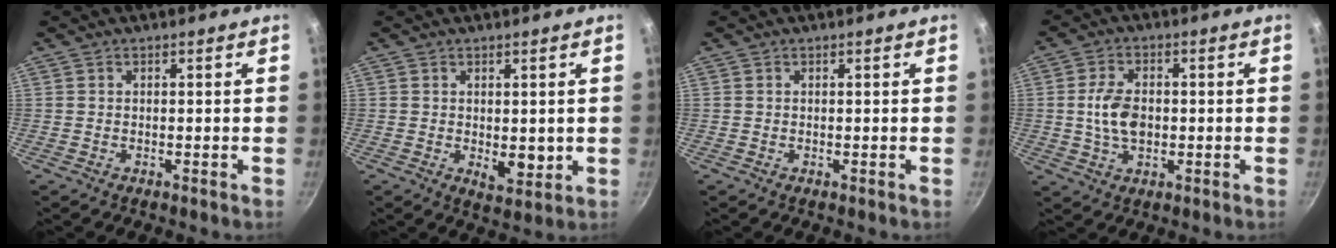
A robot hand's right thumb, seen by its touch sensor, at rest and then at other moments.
{"total": 4.7, "force": [0.2, 2.6, 3.9], "torque": [-0.044, -0.016, 0.009]}
{"total": 0.0}
{"total": 7.3, "force": [-0.3, 4.7, 5.6], "torque": [-0.097, 0.008, -0.006]}